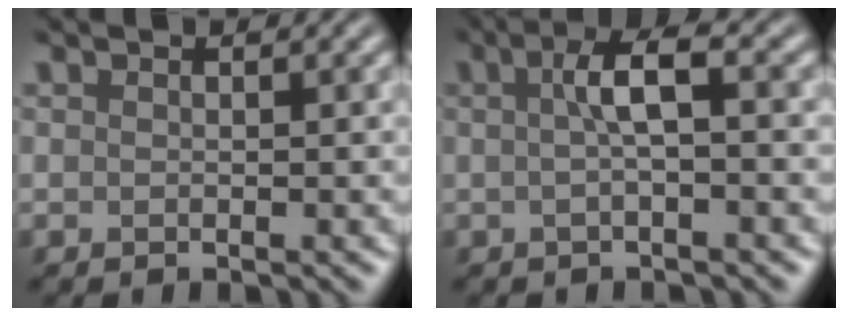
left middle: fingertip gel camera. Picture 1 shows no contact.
{"total": 3.1, "force": [0.2, 0.6, 3.1], "torque": [-0.055, 0.009, 0.000]}